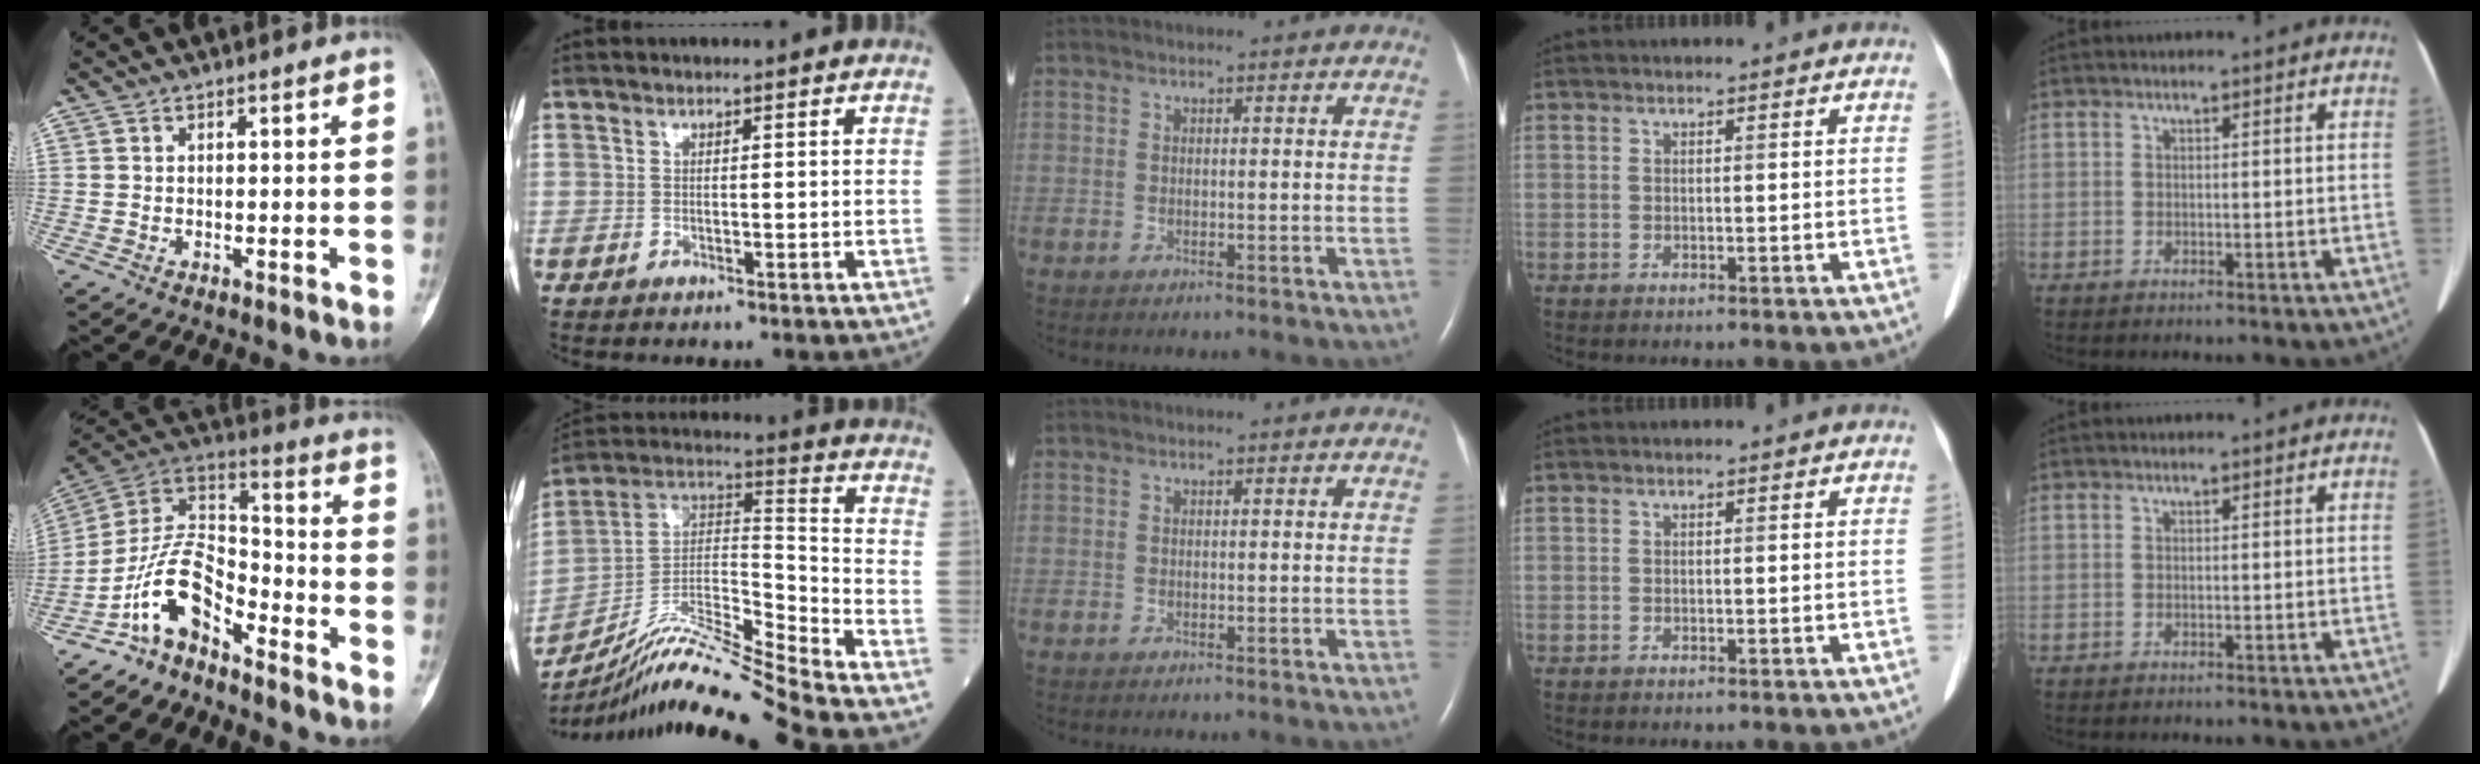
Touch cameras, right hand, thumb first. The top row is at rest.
{"thumb": {"total": 12.6, "force": [-8.2, 6.2, 7.4], "torque": [-0.126, 0.095, -0.165]}, "index": {"total": 17.8, "force": [-15.9, -2.1, 7.9], "torque": [-0.151, 0.019, -0.287]}}